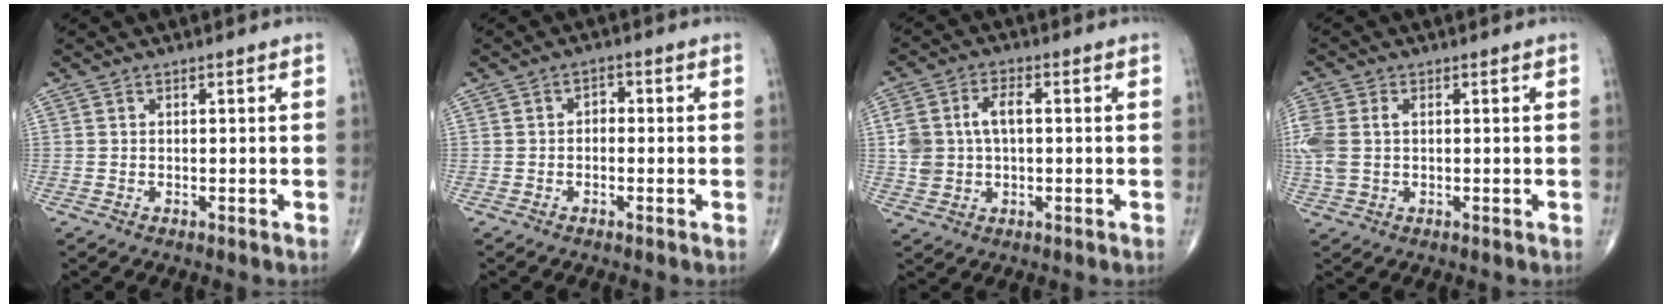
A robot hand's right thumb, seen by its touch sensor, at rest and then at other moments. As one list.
[{"total": 1.8, "force": [-0.3, 1.4, 1.2], "torque": [-0.007, 0.009, -0.013]}, {"total": 7.5, "force": [0.7, 4.7, 5.8], "torque": [-0.115, 0.016, 0.017]}, {"total": 7.1, "force": [0.4, 4.8, 5.2], "torque": [-0.154, 0.014, 0.012]}]